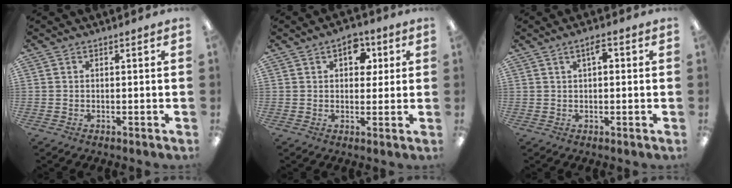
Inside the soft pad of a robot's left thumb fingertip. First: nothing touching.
{"total": 6.8, "force": [2.9, 4.3, 4.4], "torque": [-0.046, -0.005, 0.043]}
{"total": 3.5, "force": [1.3, 1.5, 2.9], "torque": [-0.043, 0.000, 0.018]}